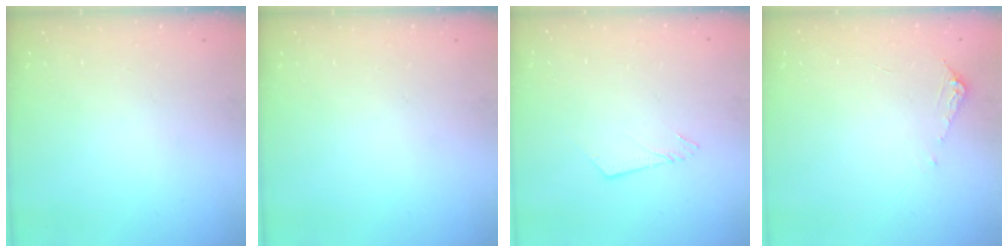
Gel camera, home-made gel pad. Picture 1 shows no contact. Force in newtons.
{"total": 0.0}
{"total": 2.9, "press": 2.9, "slide": 0.2}
{"total": 4.1, "press": 4.1, "slide": 0.5}